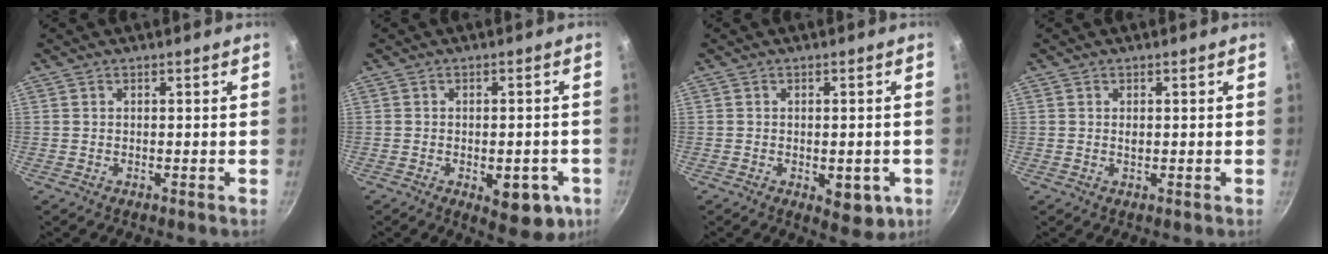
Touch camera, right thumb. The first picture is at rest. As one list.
[{"total": 9.8, "force": [-3.3, 4.9, 7.9], "torque": [-0.065, 0.009, -0.034]}, {"total": 6.5, "force": [-1.9, 3.5, 5.2], "torque": [-0.047, 0.001, -0.018]}, {"total": 0.9, "force": [0.1, 0.5, 0.7], "torque": [-0.012, 0.000, 0.002]}]